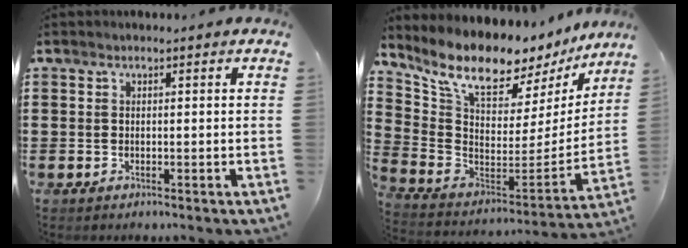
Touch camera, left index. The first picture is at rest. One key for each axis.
{"total": 11.1, "fx": 9.2, "fy": 3.4, "fz": 5.2, "tx": -0.132, "ty": -0.071, "tz": 0.158}